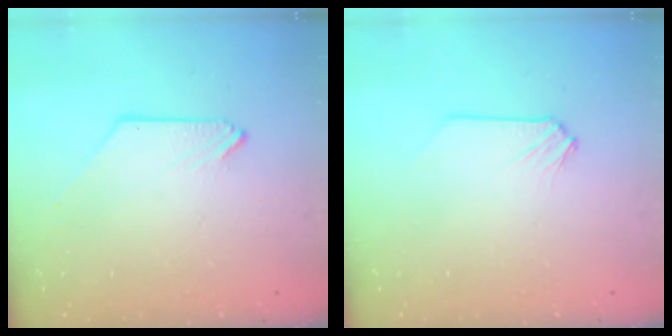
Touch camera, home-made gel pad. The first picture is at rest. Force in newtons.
{"total": 0.0}